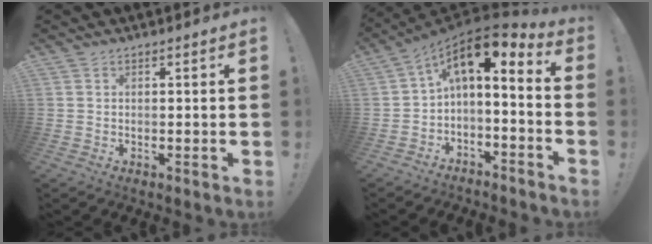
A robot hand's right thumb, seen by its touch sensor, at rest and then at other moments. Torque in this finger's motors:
{"motor_torque": [0.49, 0.29, 0.22, -0.01, 0.20]}